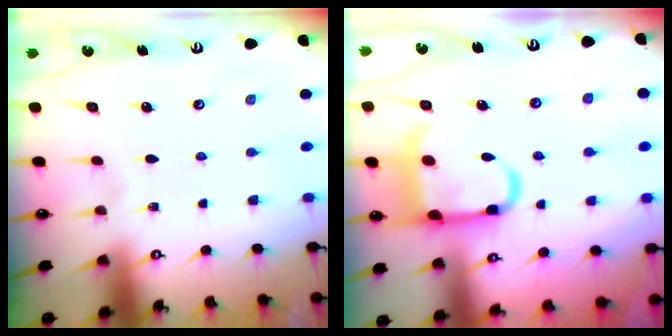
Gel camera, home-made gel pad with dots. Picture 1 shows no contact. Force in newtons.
{"total": 13.0, "press": 13.0, "slide": 1.2}